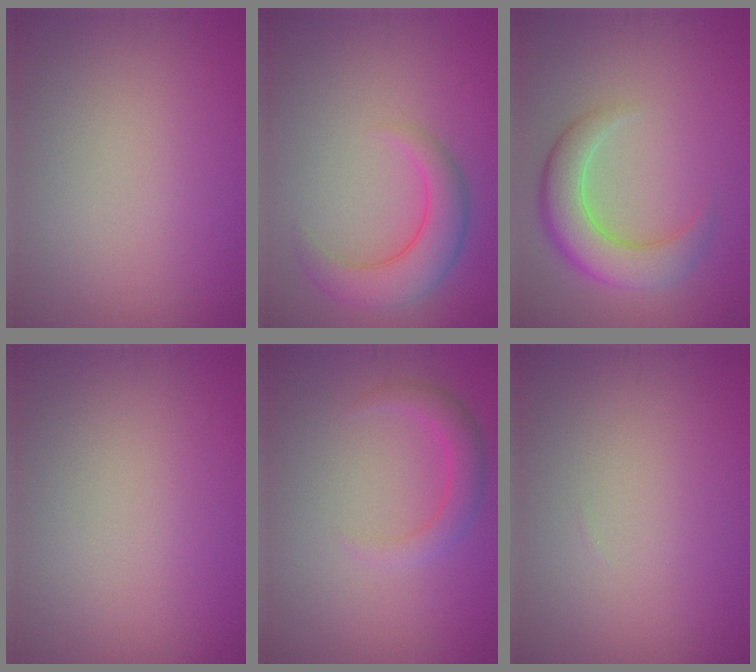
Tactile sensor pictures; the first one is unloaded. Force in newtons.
{"total": 4.6, "press": 4.5, "slide": 0.2}
{"total": 5.9, "press": 5.8, "slide": 0.6}
{"total": 0.0}
{"total": 2.5, "press": 2.5, "slide": 0.1}
{"total": 0.0}